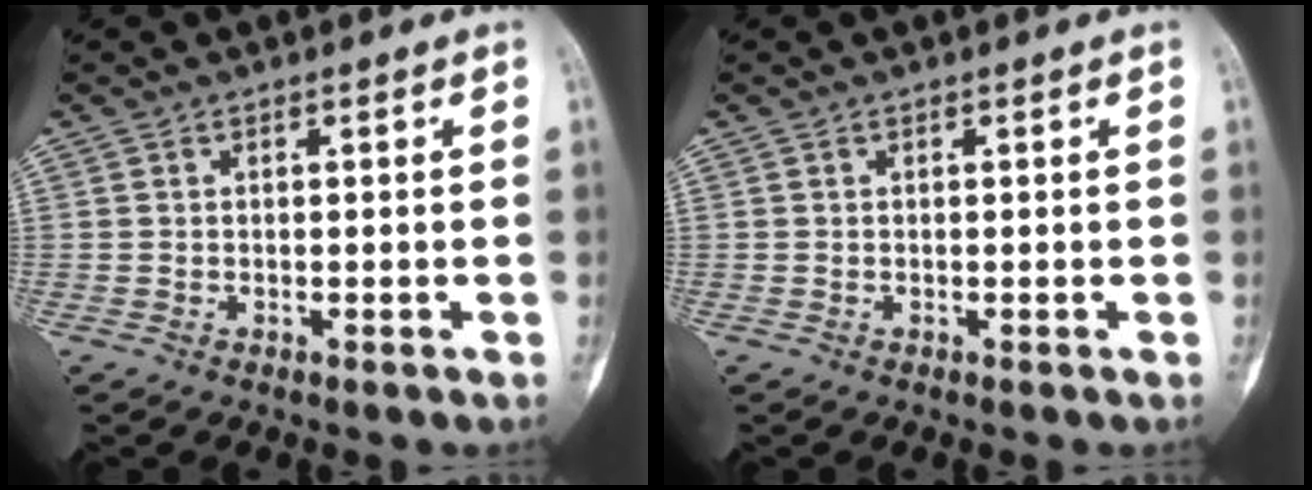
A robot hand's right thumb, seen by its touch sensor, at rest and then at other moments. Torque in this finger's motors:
{"motor_torque": [0.00, 0.01, 0.02, 0.02, 0.00]}